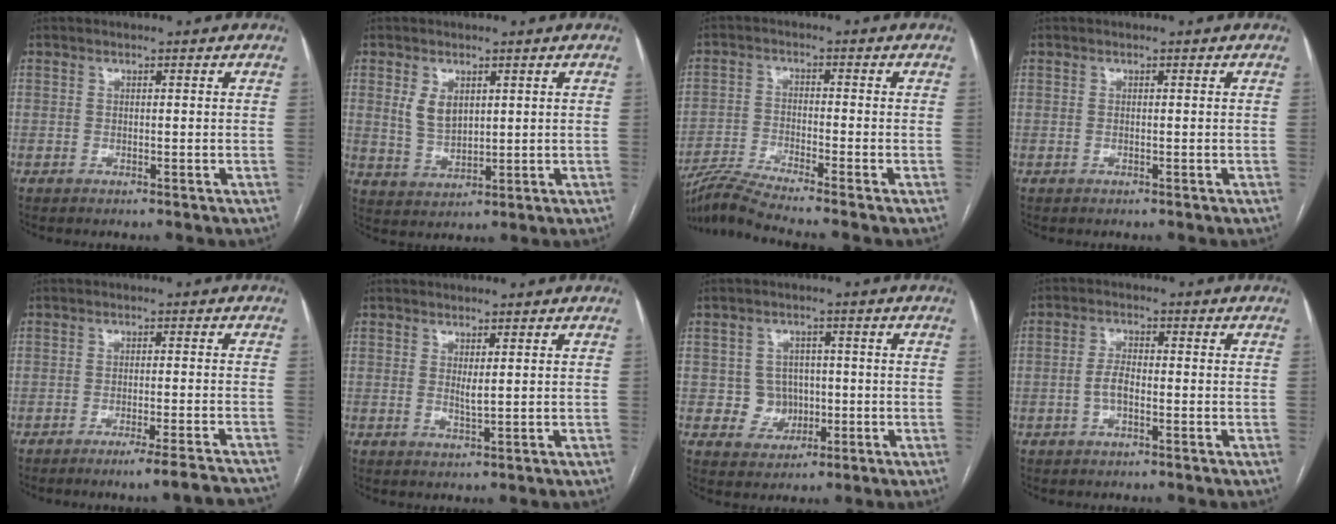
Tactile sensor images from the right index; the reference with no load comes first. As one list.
[{"total": 4.8, "force": [1.7, 3.0, 3.3], "torque": [-0.070, 0.001, 0.043]}, {"total": 7.9, "force": [-6.8, -1.9, 3.5], "torque": [-0.064, -0.022, -0.131]}, {"total": 0.0}, {"total": 10.2, "force": [-9.3, -0.8, 4.2], "torque": [-0.023, -0.003, -0.122]}, {"total": 1.4, "force": [0.5, 0.1, 1.3], "torque": [-0.030, -0.007, 0.011]}, {"total": 4.6, "force": [-0.5, 4.4, 1.1], "torque": [-0.011, 0.013, 0.001]}, {"total": 3.0, "force": [-1.0, 1.2, 2.6], "torque": [-0.054, 0.006, -0.019]}]